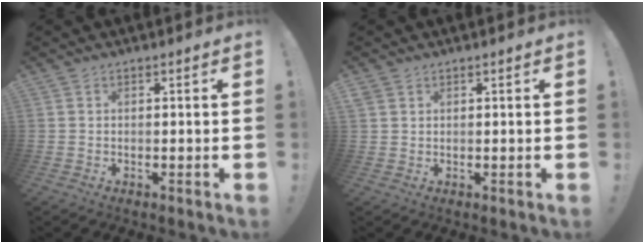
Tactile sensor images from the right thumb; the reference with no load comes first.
{"total": 1.6, "force": [1.1, 1.2, 0.4], "torque": [-0.001, -0.004, 0.020]}